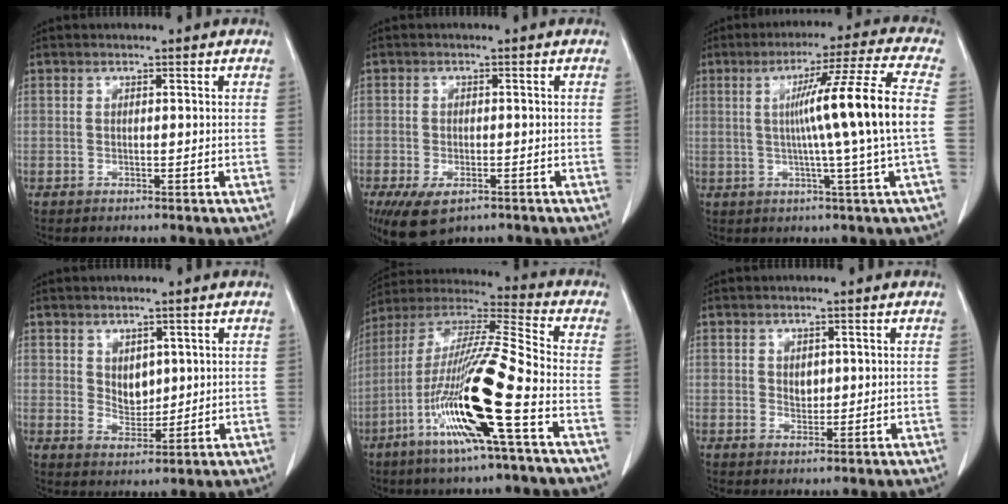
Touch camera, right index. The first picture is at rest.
{"total": 6.9, "force": [-4.2, 3.3, 4.4], "torque": [-0.076, -0.010, -0.065]}
{"total": 13.5, "force": [0.2, -2.7, 13.2], "torque": [-0.204, 0.002, 0.004]}
{"total": 3.6, "force": [1.2, 2.5, 2.3], "torque": [-0.039, -0.003, 0.031]}
{"total": 18.2, "force": [-7.0, -0.4, 16.8], "torque": [-0.338, -0.015, -0.139]}
{"total": 1.6, "force": [0.4, 1.2, 1.0], "torque": [-0.013, -0.002, 0.008]}